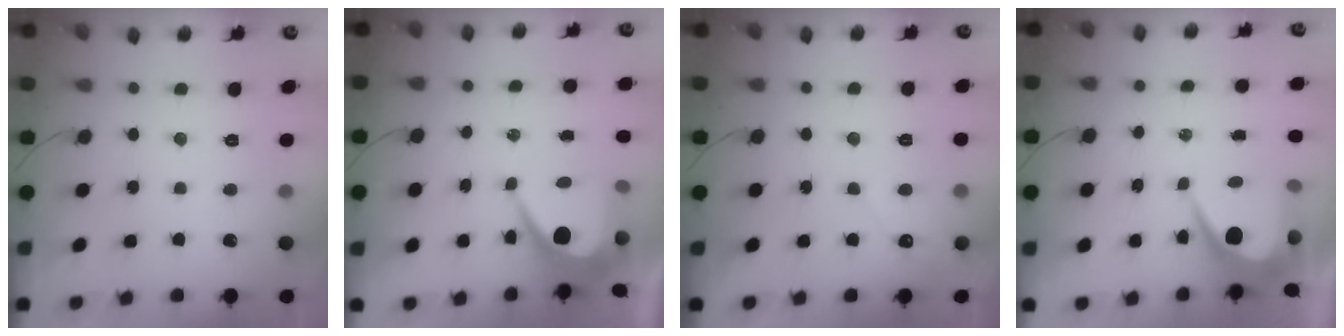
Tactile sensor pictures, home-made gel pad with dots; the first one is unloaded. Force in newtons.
{"total": 8.5, "press": 8.5, "slide": 0.7}
{"total": 2.9, "press": 2.9, "slide": 0.1}
{"total": 8.8, "press": 8.8, "slide": 0.6}